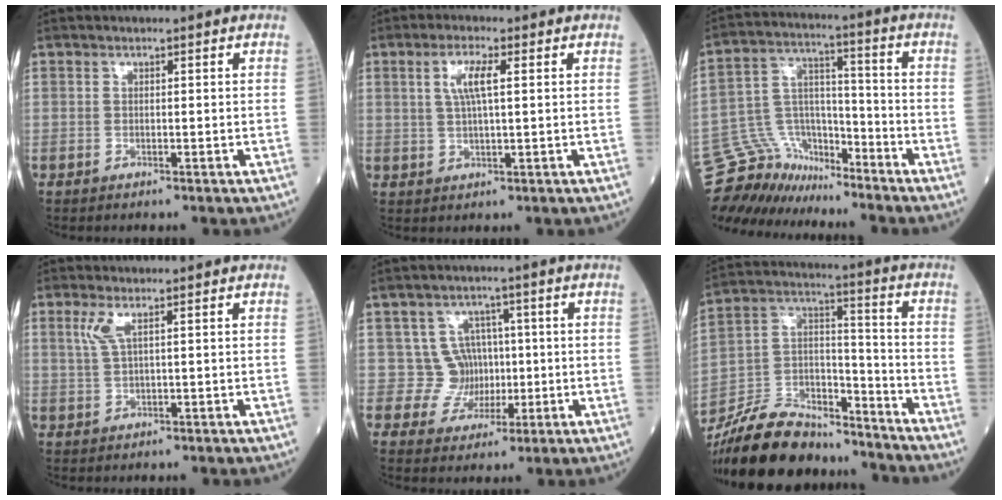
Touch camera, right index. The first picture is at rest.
{"total": 4.6, "force": [1.4, 0.6, 4.3], "torque": [-0.089, 0.004, 0.029]}
{"total": 13.9, "force": [-13.0, 4.5, 1.9], "torque": [-0.042, 0.045, -0.233]}
{"total": 2.5, "force": [1.2, 0.1, 2.2], "torque": [-0.061, 0.006, 0.029]}
{"total": 5.4, "force": [0.5, 5.3, -0.1], "torque": [0.018, 0.016, 0.011]}
{"total": 18.7, "force": [-17.0, 5.4, 5.5], "torque": [-0.116, 0.021, -0.292]}